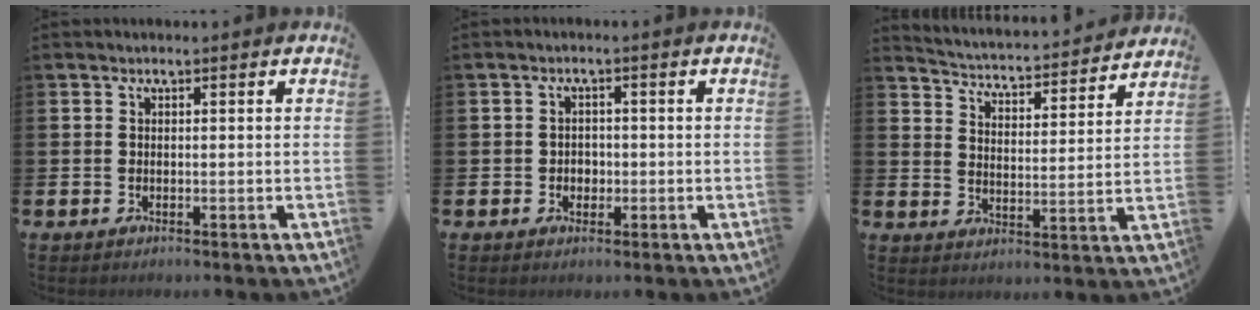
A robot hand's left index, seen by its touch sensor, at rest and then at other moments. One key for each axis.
{"total": 1.8, "fx": -0.3, "fy": 1.6, "fz": 0.6, "tx": -0.006, "ty": 0.003, "tz": -0.011}
{"total": 4.2, "fx": 4.1, "fy": 0.6, "fz": 0.4, "tx": -0.032, "ty": -0.040, "tz": 0.064}